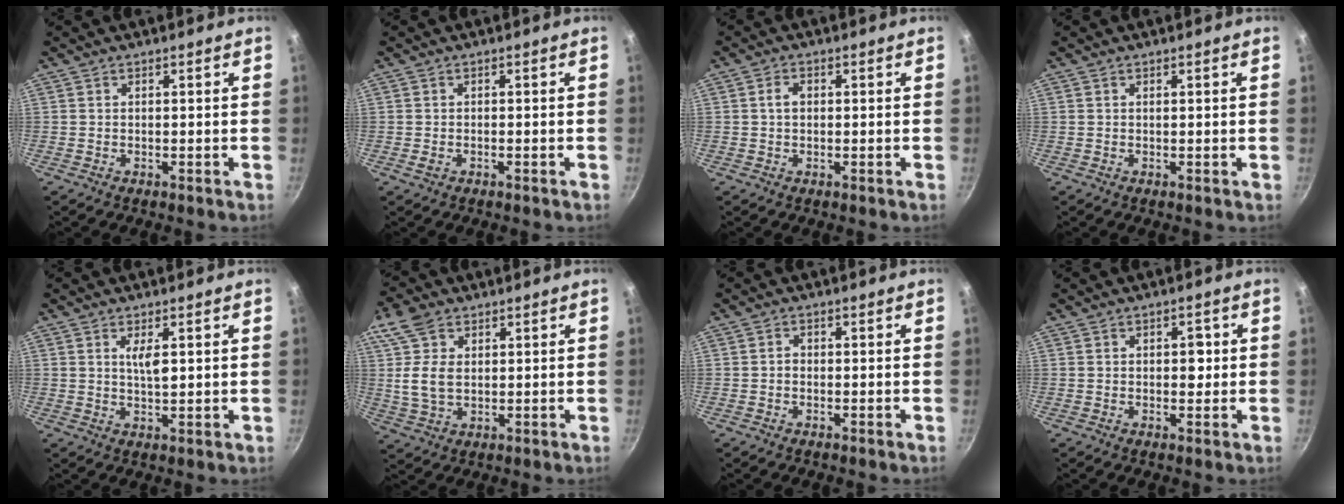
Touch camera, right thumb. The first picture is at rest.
{"total": 1.0, "force": [-0.5, 0.6, 0.6], "torque": [-0.016, 0.004, -0.009]}
{"total": 2.2, "force": [0.2, 1.5, 1.5], "torque": [-0.022, 0.007, 0.002]}
{"total": 0.0}
{"total": 3.6, "force": [1.1, 1.2, 3.2], "torque": [-0.054, -0.007, 0.022]}
{"total": 9.2, "force": [2.5, 6.0, 6.4], "torque": [-0.117, -0.008, 0.044]}
{"total": 1.0, "force": [-0.3, 0.9, 0.5], "torque": [-0.009, 0.005, -0.007]}
{"total": 2.7, "force": [0.3, 1.8, 2.0], "torque": [-0.011, 0.002, 0.003]}